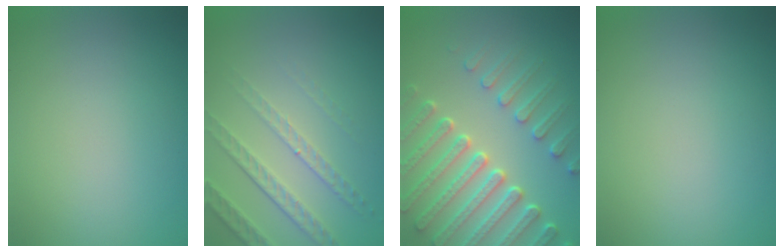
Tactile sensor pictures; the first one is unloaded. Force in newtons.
{"total": 4.7, "press": 3.2, "slide": 3.4}
{"total": 7.8, "press": 5.9, "slide": 5.1}
{"total": 0.0}